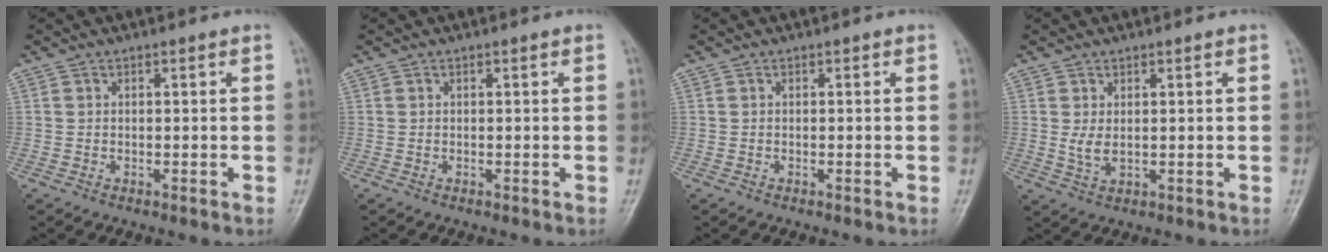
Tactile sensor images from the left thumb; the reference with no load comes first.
{"total": 0.0}
{"total": 0.0}
{"total": 2.8, "force": [0.6, 1.3, 2.4], "torque": [-0.045, -0.007, 0.020]}